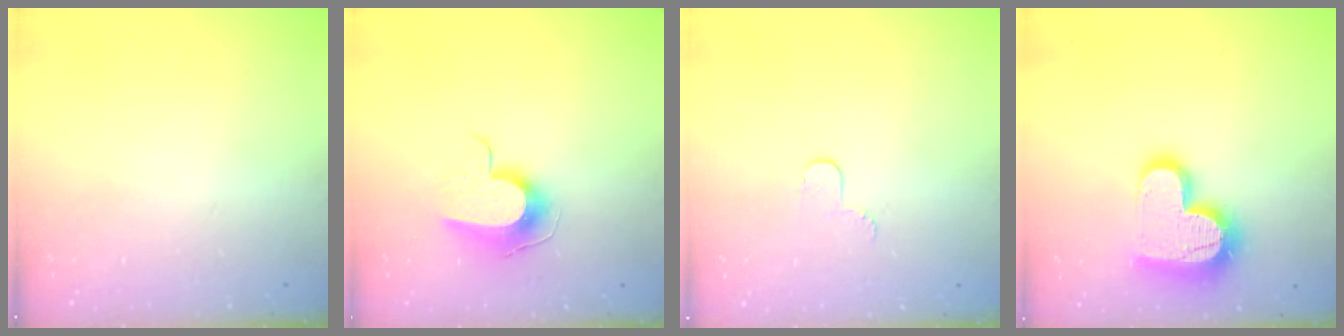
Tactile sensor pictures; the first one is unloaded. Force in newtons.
{"total": 9.9, "press": 9.9, "slide": 0.3}
{"total": 3.8, "press": 3.8, "slide": 0.4}
{"total": 17.7, "press": 17.7, "slide": 1.3}